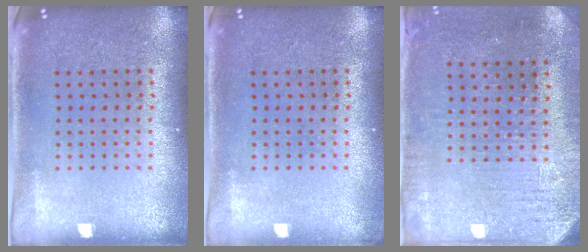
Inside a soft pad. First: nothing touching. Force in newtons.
{"total": 0.5, "press": 0.5, "slide": 0.2}
{"total": 3.1, "press": 2.6, "slide": 1.7}